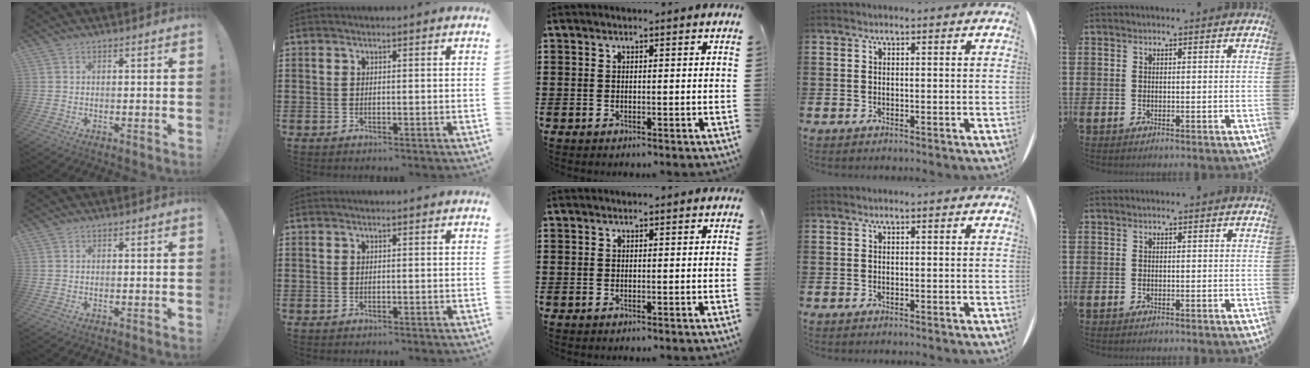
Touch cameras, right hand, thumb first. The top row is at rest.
{}